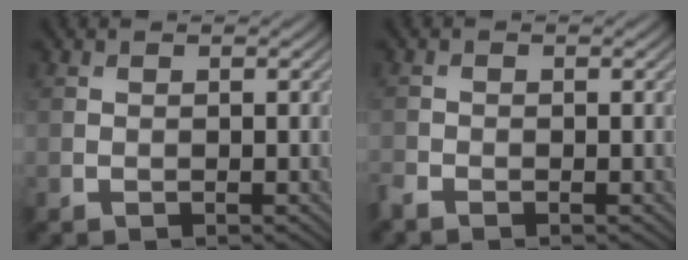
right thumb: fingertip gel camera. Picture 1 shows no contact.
{"total": 1.2, "force": [-1.2, 0.2, 0.3], "torque": [-0.011, -0.006, -0.031]}